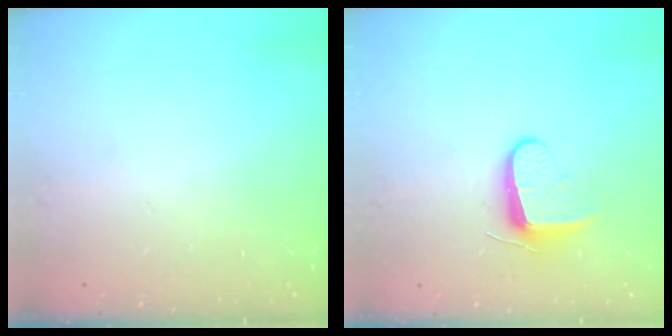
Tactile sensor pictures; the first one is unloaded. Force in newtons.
{"total": 8.7, "press": 8.6, "slide": 1.4}